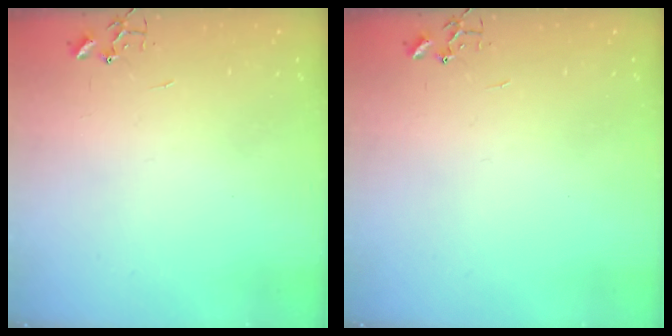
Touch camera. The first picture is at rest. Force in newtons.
{"total": 0.0}